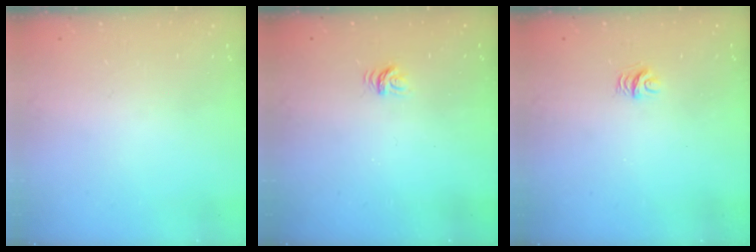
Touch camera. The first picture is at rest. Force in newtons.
{"total": 3.7, "press": 3.7, "slide": 0.2}
{"total": 4.8, "press": 4.8, "slide": 0.4}